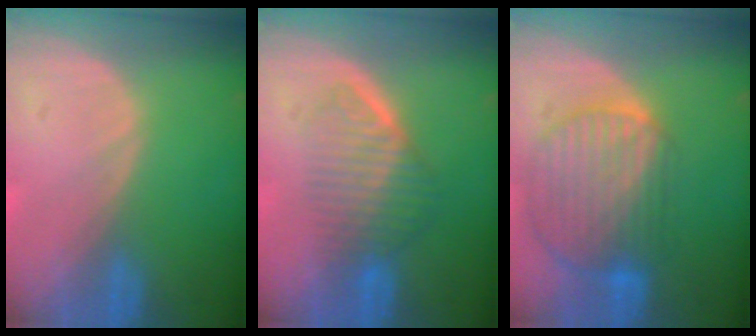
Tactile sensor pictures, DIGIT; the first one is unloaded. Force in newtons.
{"total": 6.5, "press": 5.9, "slide": 2.9}
{"total": 10.4, "press": 8.8, "slide": 5.5}